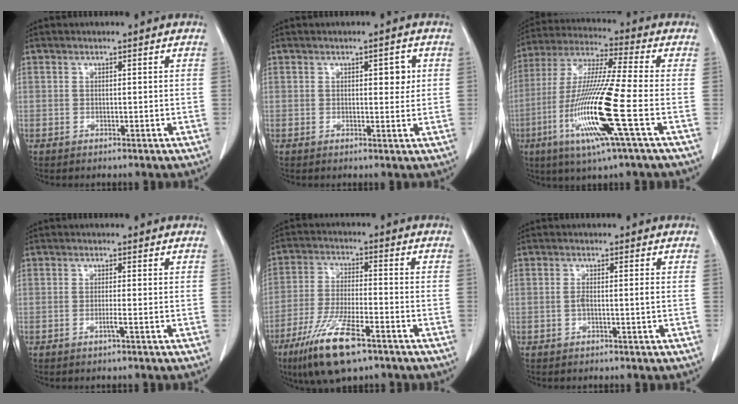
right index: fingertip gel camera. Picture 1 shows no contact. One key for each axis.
{"total": 2.7, "fx": 0.8, "fy": 1.2, "fz": 2.2, "tx": -0.024, "ty": 0.000, "tz": 0.009}
{"total": 16.8, "fx": -5.2, "fy": -0.5, "fz": 16.0, "tx": -0.331, "ty": -0.022, "tz": -0.107}
{"total": 1.2, "fx": -0.6, "fy": -0.3, "fz": 1.0, "tx": -0.018, "ty": -0.001, "tz": -0.012}
{"total": 12.3, "fx": -7.5, "fy": 2.4, "fz": 9.4, "tx": -0.186, "ty": -0.024, "tz": -0.129}
{"total": 1.8, "fx": -0.5, "fy": 0.0, "fz": 1.7, "tx": -0.032, "ty": 0.000, "tz": -0.009}